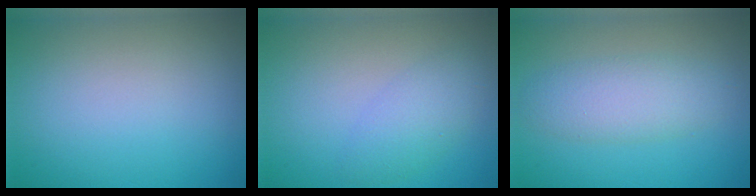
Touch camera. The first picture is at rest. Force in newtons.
{"total": 2.8, "press": 2.8, "slide": 0.1}
{"total": 3.8, "press": 3.8, "slide": 0.1}